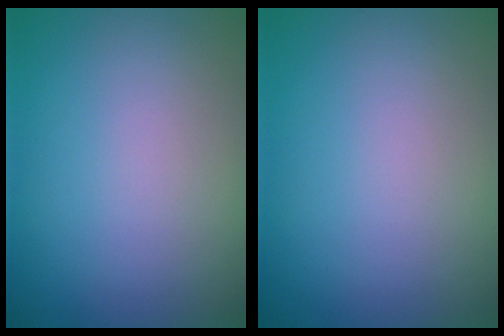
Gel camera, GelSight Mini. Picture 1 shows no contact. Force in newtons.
{"total": 0.0}